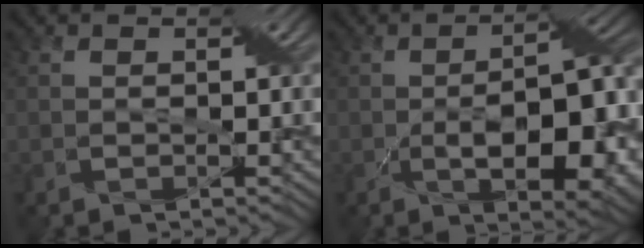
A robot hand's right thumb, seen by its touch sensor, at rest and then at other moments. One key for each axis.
{"total": 12.1, "fx": -2.7, "fy": 4.6, "fz": 10.9, "tx": -0.167, "ty": -0.010, "tz": -0.035}